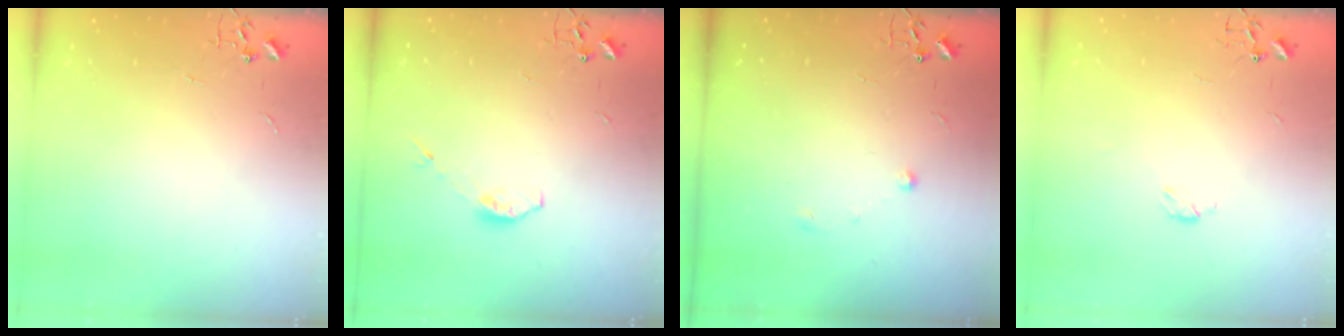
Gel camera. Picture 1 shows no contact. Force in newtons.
{"total": 4.3, "press": 4.1, "slide": 1.1}
{"total": 5.0, "press": 4.9, "slide": 0.8}
{"total": 3.3, "press": 3.3, "slide": 0.5}